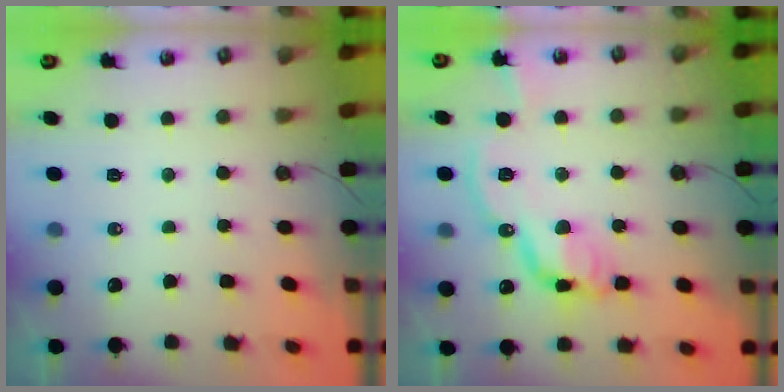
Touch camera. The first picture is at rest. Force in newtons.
{"total": 14.7, "press": 14.7, "slide": 0.6}